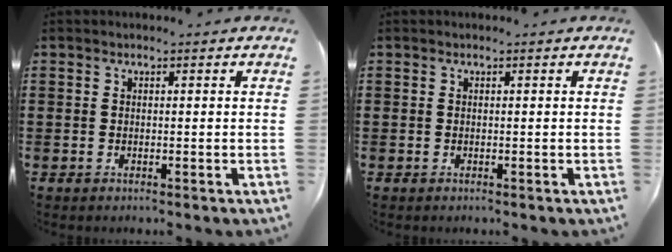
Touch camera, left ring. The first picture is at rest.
{"total": 0.0}